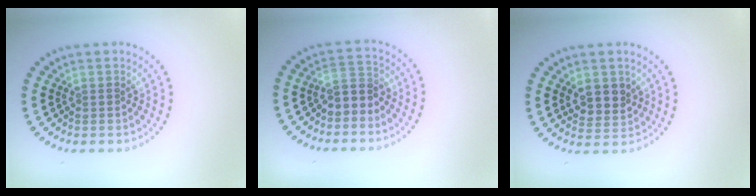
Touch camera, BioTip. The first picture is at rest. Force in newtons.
{"total": 2.4, "press": 2.1, "slide": 1.2}
{"total": 2.7, "press": 2.5, "slide": 1.1}